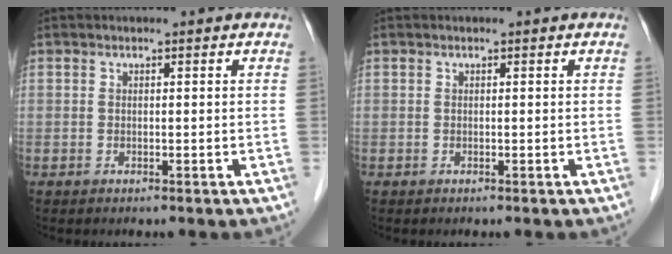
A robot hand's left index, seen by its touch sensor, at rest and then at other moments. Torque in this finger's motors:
{"motor_torque": [-0.01, 0.00, 0.01, 0.00]}